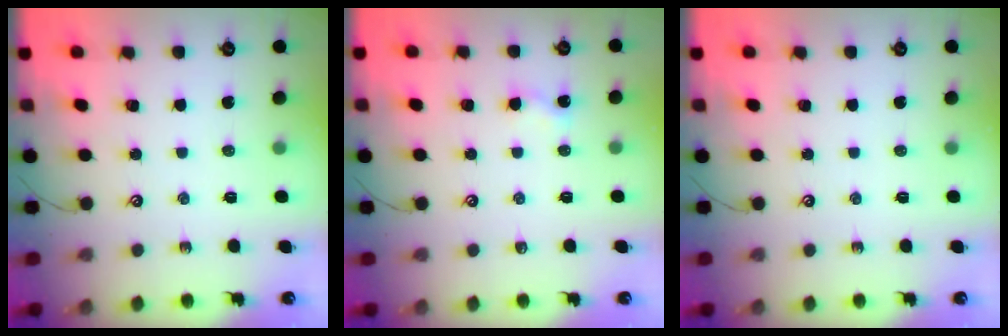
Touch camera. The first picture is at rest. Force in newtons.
{"total": 2.3, "press": 2.3, "slide": 0.2}
{"total": 0.0}